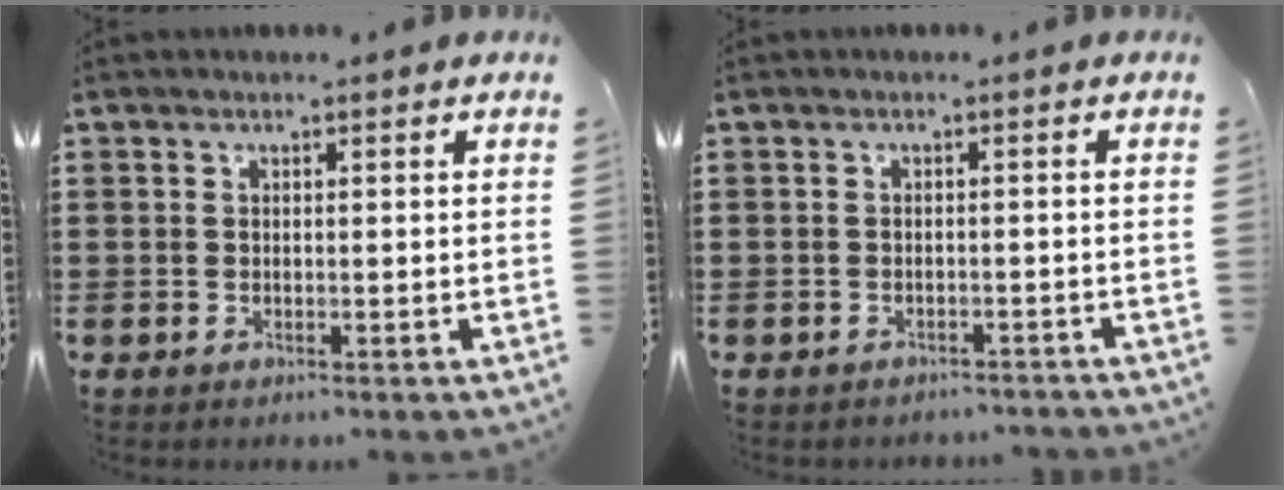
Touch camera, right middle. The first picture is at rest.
{"total": 1.2, "force": [-1.2, 0.1, 0.1], "torque": [-0.008, -0.002, -0.024]}